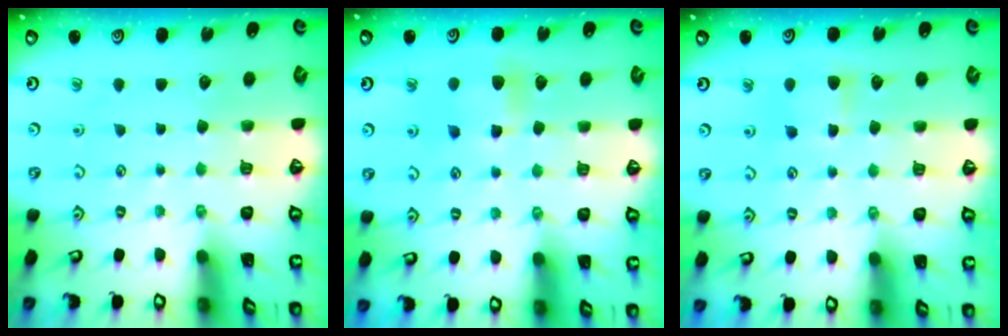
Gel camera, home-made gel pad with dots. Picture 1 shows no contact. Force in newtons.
{"total": 6.6, "press": 6.6, "slide": 0.6}
{"total": 4.4, "press": 4.3, "slide": 0.7}